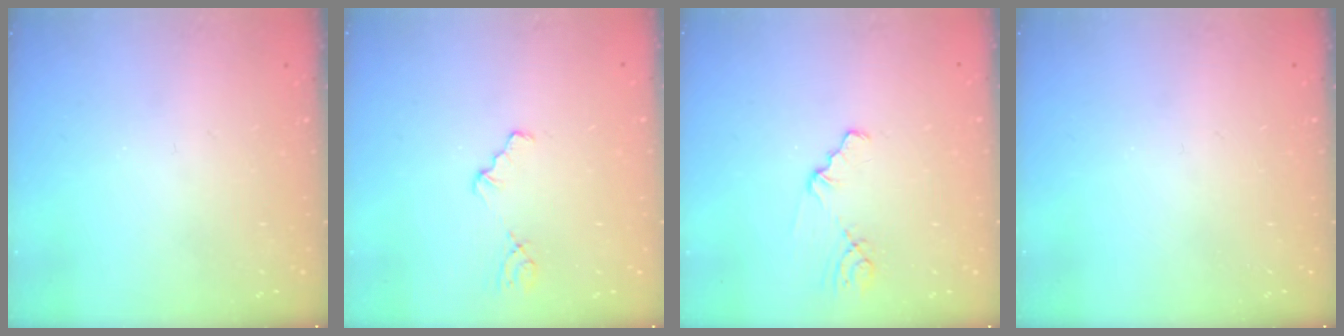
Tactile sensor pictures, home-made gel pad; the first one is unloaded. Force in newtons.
{"total": 1.7, "press": 1.6, "slide": 0.3}
{"total": 1.1, "press": 1.0, "slide": 0.2}
{"total": 0.0}